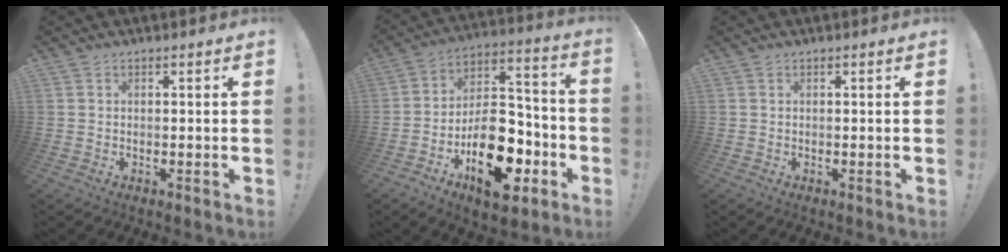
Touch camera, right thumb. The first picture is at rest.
{"total": 22.1, "force": [-9.7, 12.6, 15.4], "torque": [-0.235, 0.067, -0.144]}
{"total": 0.0}